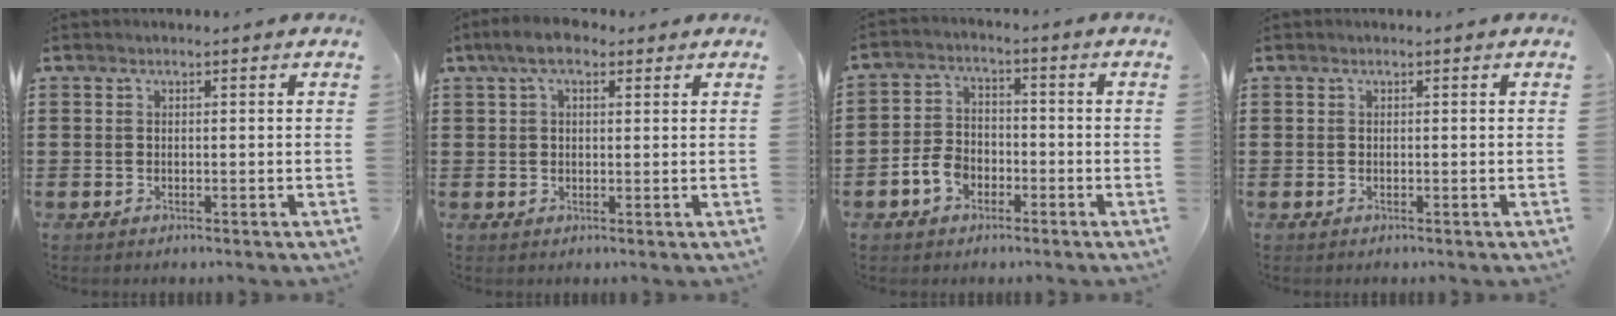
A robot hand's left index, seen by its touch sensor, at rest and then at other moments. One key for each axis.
{"total": 5.4, "fx": 3.1, "fy": 2.3, "fz": 3.7, "tx": -0.081, "ty": 0.012, "tz": 0.056}
{"total": 5.3, "fx": -2.8, "fy": 3.6, "fz": 2.7, "tx": -0.069, "ty": 0.007, "tz": -0.057}
{"total": 0.0}